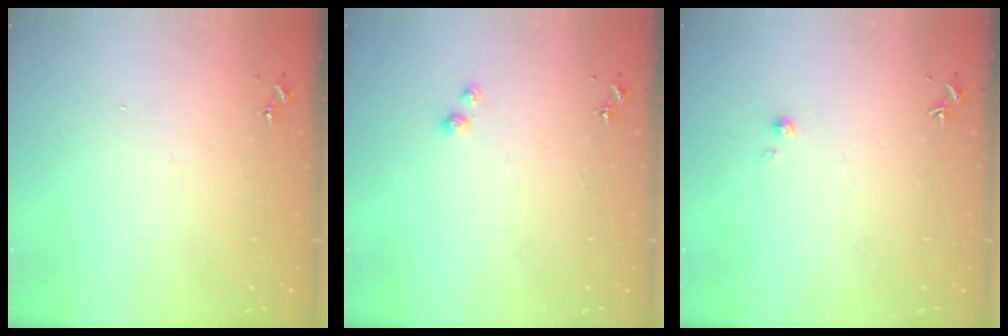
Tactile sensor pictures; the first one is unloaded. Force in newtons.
{"total": 2.9, "press": 2.9, "slide": 0.5}
{"total": 2.0, "press": 1.9, "slide": 0.2}